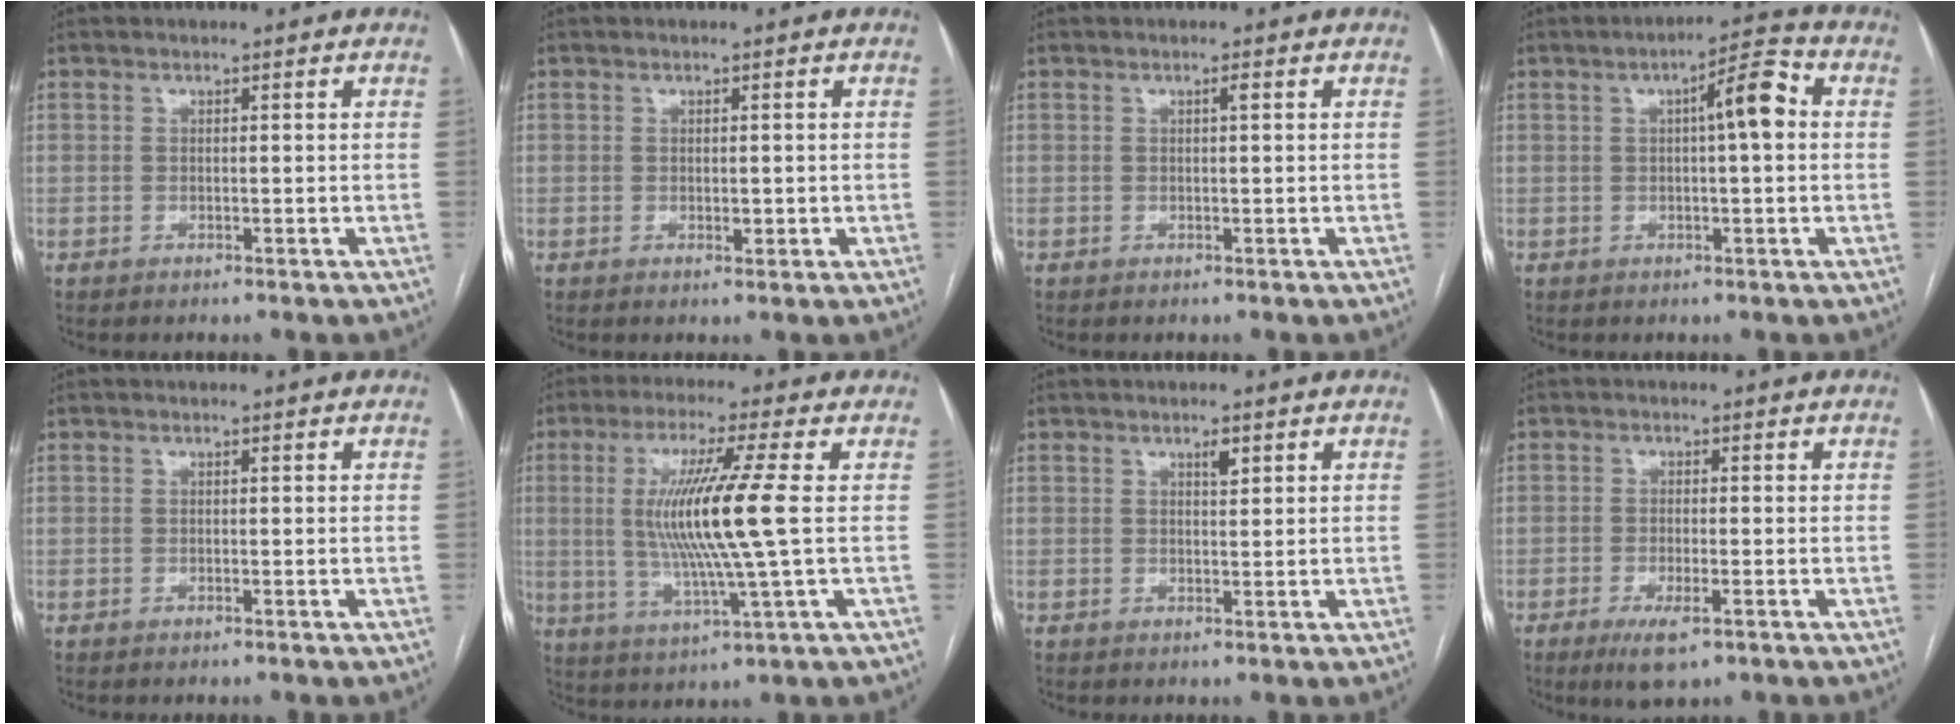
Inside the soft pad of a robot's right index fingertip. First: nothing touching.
{"total": 1.3, "force": [-0.1, 0.7, 1.0], "torque": [-0.013, -0.001, 0.001]}
{"total": 0.7, "force": [0.2, 0.0, 0.7], "torque": [-0.012, 0.002, 0.003]}
{"total": 6.7, "force": [1.0, 1.0, 6.5], "torque": [-0.099, 0.023, 0.010]}
{"total": 0.0}
{"total": 12.9, "force": [1.0, -1.0, 12.9], "torque": [-0.259, -0.011, 0.017]}
{"total": 1.5, "force": [0.9, 0.4, 1.2], "torque": [-0.020, -0.001, 0.014]}
{"total": 4.7, "force": [-2.5, 1.2, 3.8], "torque": [-0.073, -0.008, -0.038]}